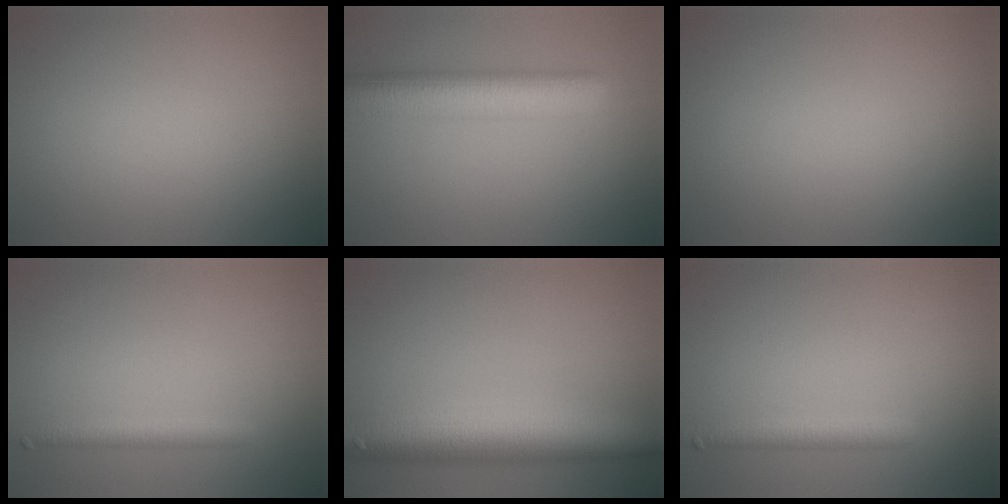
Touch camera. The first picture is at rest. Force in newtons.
{"total": 6.1, "press": 6.1, "slide": 0.1}
{"total": 0.0}
{"total": 1.8, "press": 1.8, "slide": 0.1}
{"total": 9.6, "press": 9.6, "slide": 0.6}
{"total": 2.2, "press": 2.2, "slide": 0.1}